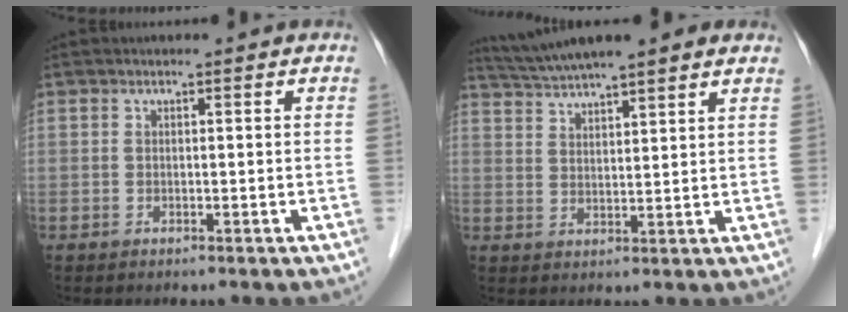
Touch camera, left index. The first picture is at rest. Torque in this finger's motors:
{"motor_torque": [0.86, -1.28, 0.83, 0.21]}